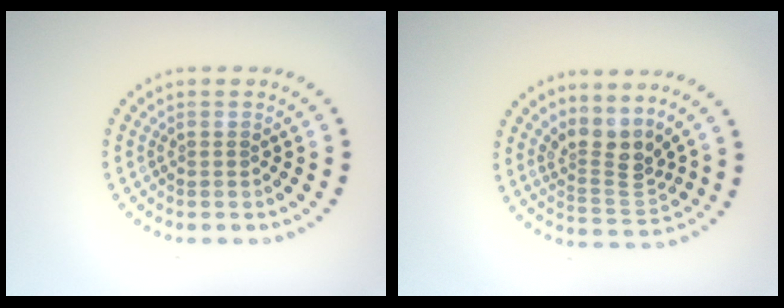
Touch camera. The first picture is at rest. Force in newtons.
{"total": 3.4, "press": 2.3, "slide": 2.5}